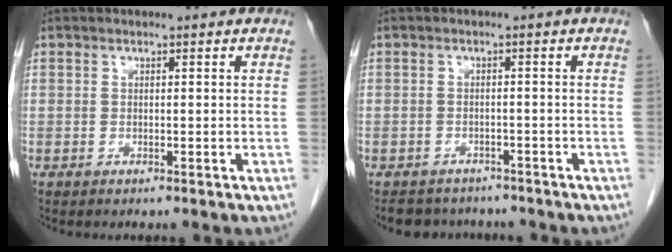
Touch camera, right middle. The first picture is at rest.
{"total": 5.7, "force": [-5.2, 2.4, 0.6], "torque": [-0.007, 0.001, -0.067]}